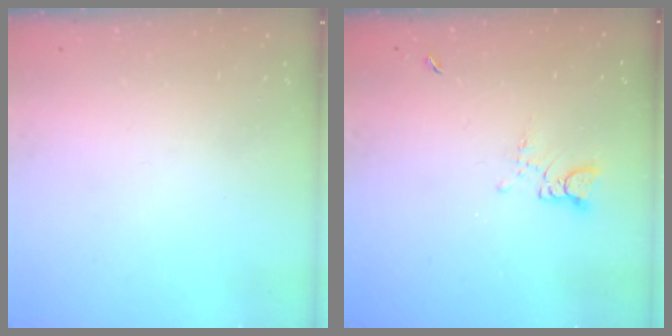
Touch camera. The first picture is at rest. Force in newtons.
{"total": 2.9, "press": 2.9, "slide": 0.2}